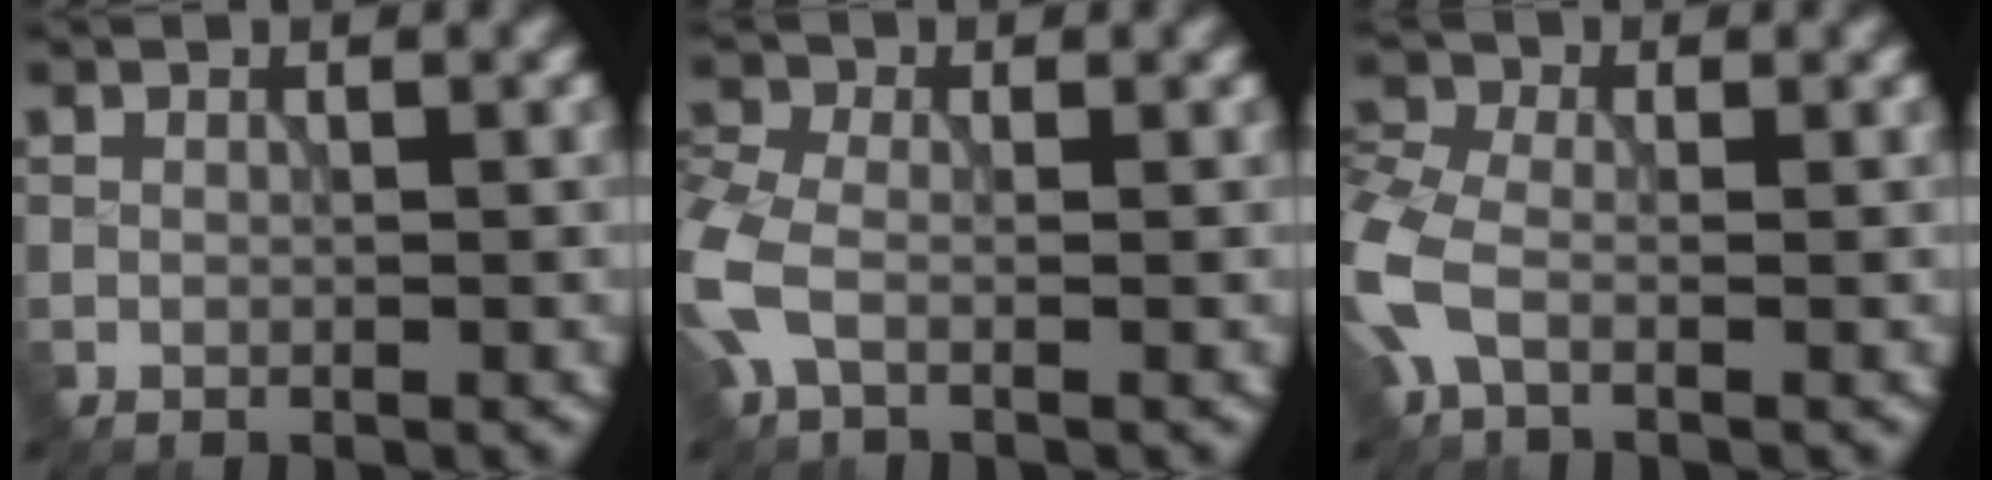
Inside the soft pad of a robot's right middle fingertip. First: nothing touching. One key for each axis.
{"total": 4.3, "fx": -1.0, "fy": 2.7, "fz": 3.3, "tx": -0.089, "ty": 0.003, "tz": -0.033}
{"total": 5.1, "fx": -1.4, "fy": 3.0, "fz": 3.9, "tx": -0.103, "ty": 0.002, "tz": -0.046}